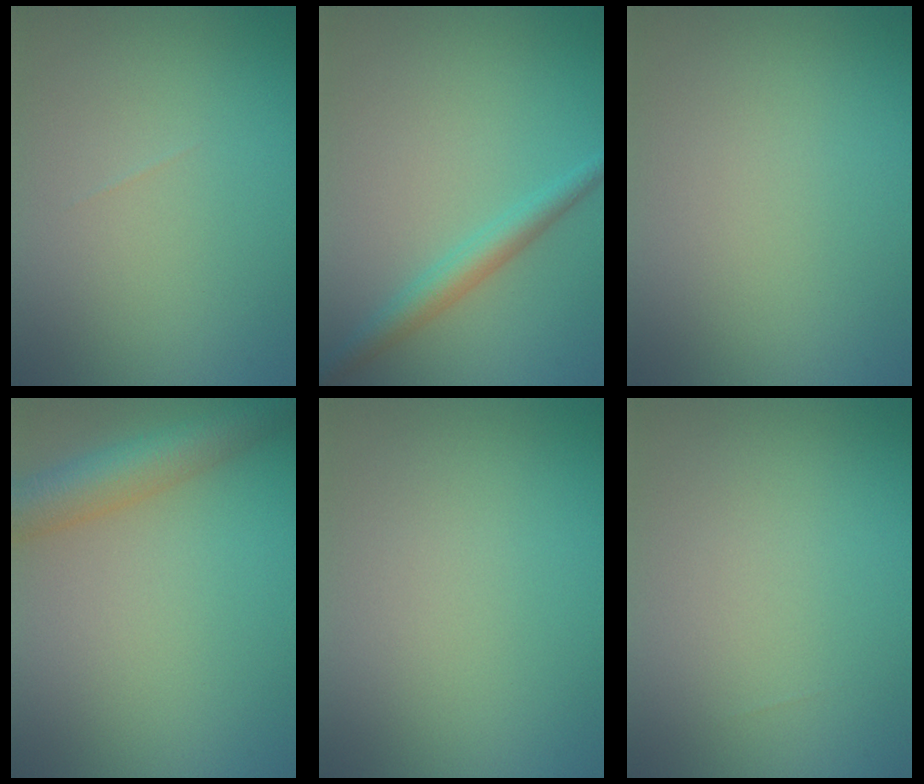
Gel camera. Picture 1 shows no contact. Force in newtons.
{"total": 2.7, "press": 2.7, "slide": 0.0}
{"total": 0.0}
{"total": 5.3, "press": 5.3, "slide": 0.3}
{"total": 0.0}
{"total": 0.0}